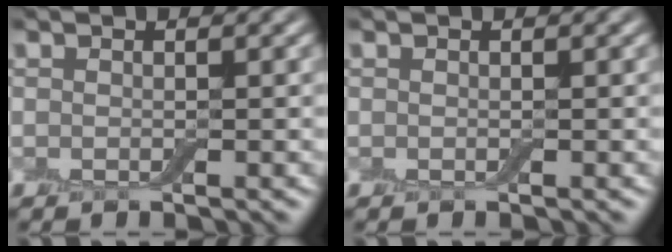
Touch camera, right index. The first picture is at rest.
{"total": 0.0}